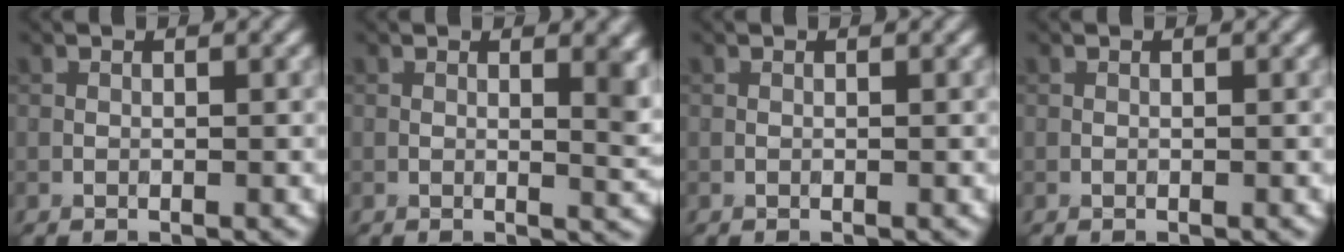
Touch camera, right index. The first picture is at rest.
{"total": 3.0, "force": [0.7, 1.0, 2.7], "torque": [-0.028, 0.000, 0.011]}
{"total": 0.0}
{"total": 0.0}